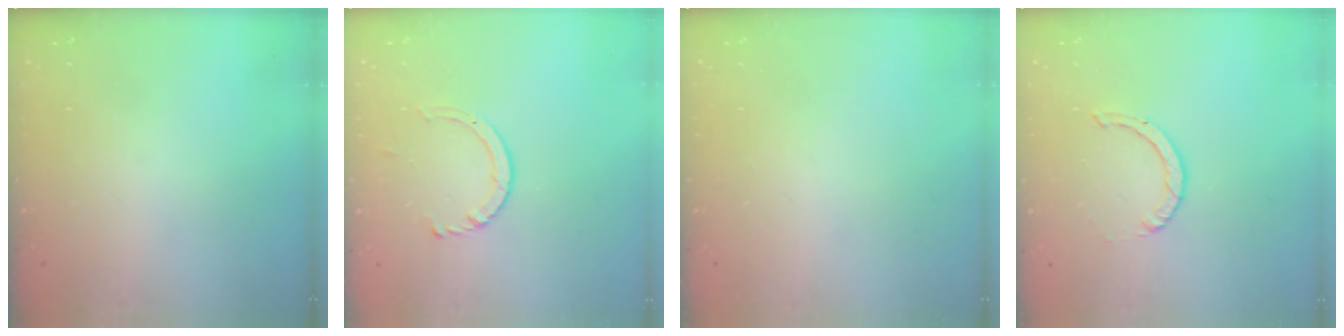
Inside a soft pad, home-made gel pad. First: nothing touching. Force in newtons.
{"total": 3.3, "press": 3.3, "slide": 0.4}
{"total": 0.0}
{"total": 0.9, "press": 0.9, "slide": 0.1}